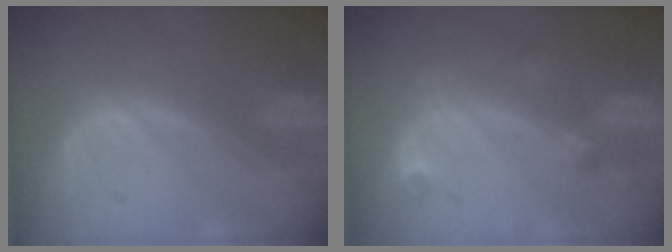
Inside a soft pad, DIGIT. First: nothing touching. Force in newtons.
{"total": 2.8, "press": 2.7, "slide": 0.7}